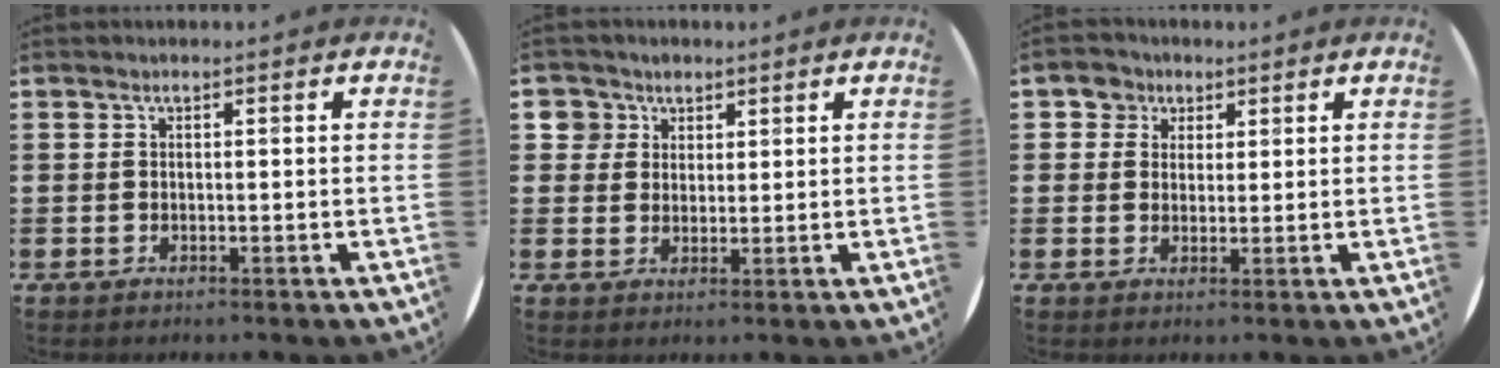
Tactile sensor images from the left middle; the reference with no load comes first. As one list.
[{"total": 3.5, "force": [2.1, 2.8, 0.0], "torque": [0.004, 0.006, 0.038]}, {"total": 3.1, "force": [2.0, 2.4, 0.1], "torque": [-0.002, 0.009, 0.035]}]